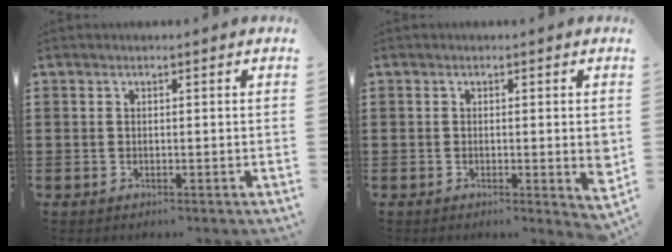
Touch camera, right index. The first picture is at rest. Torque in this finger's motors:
{"motor_torque": [0.90, 1.24, 0.09, 0.01]}